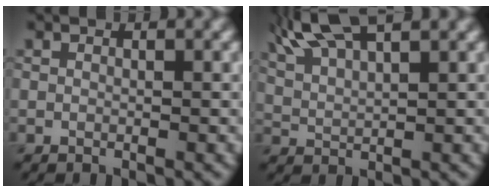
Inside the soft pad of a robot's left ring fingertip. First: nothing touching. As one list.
[{"total": 7.2, "force": [5.1, 2.1, 4.6], "torque": [-0.091, 0.031, 0.072]}]